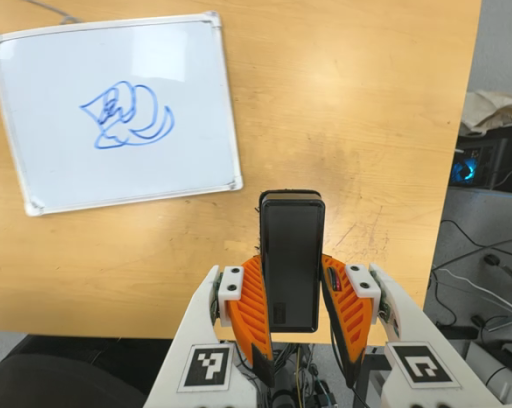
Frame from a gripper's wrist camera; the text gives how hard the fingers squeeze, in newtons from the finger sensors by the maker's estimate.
{"total": 5.6, "left": 4.1, "right": 7.1}